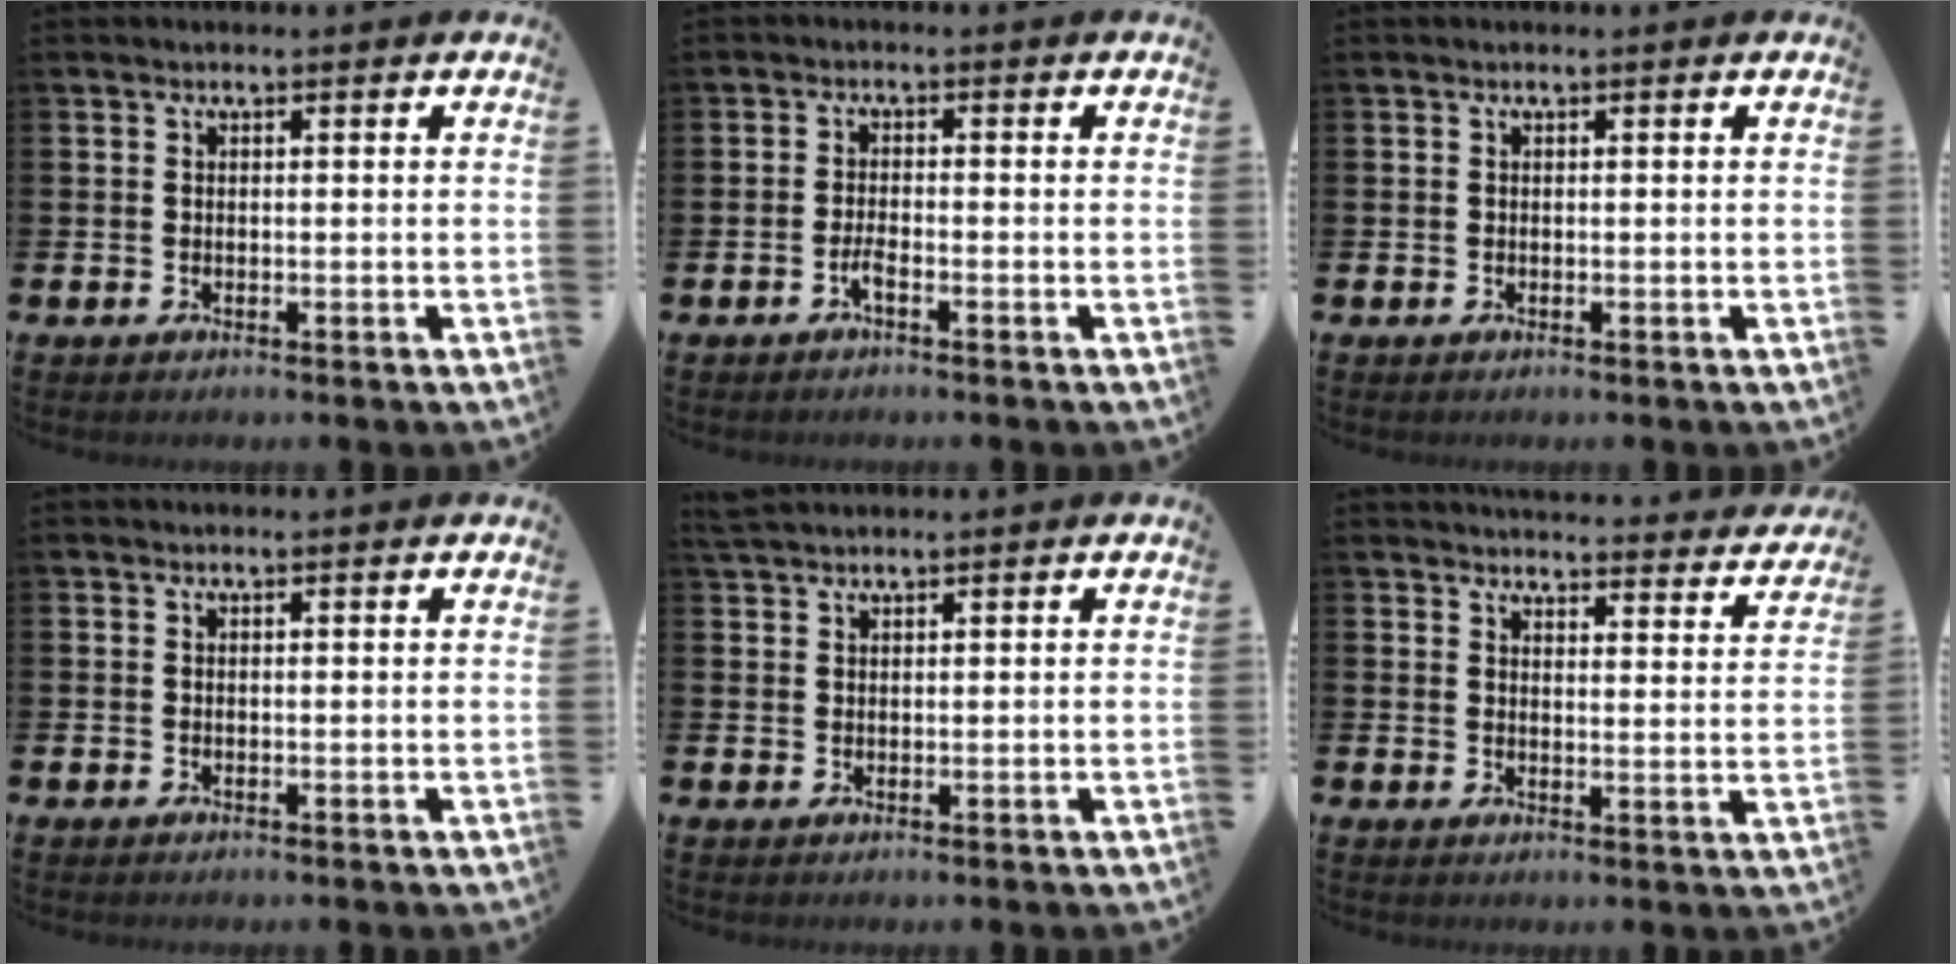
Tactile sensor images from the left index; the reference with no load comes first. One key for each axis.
{"total": 1.7, "fx": -1.1, "fy": 0.3, "fz": 1.2, "tx": -0.029, "ty": 0.001, "tz": -0.017}
{"total": 0.0}
{"total": 0.0}
{"total": 2.0, "fx": 1.9, "fy": 0.4, "fz": 0.6, "tx": -0.010, "ty": 0.000, "tz": 0.034}
{"total": 4.0, "fx": 4.0, "fy": 0.4, "fz": 0.3, "tx": -0.008, "ty": -0.032, "tz": 0.067}